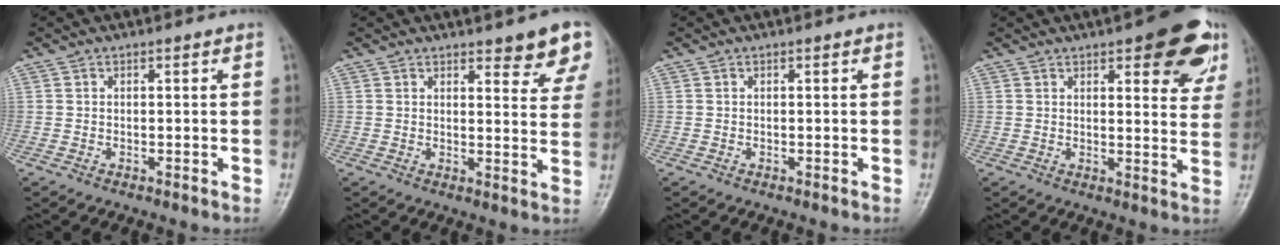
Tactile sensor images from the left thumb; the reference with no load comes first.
{"total": 8.3, "force": [6.2, 2.3, 5.0], "torque": [-0.032, -0.034, 0.065]}
{"total": 0.0}
{"total": 13.4, "force": [7.1, 4.8, 10.2], "torque": [-0.084, -0.027, 0.084]}